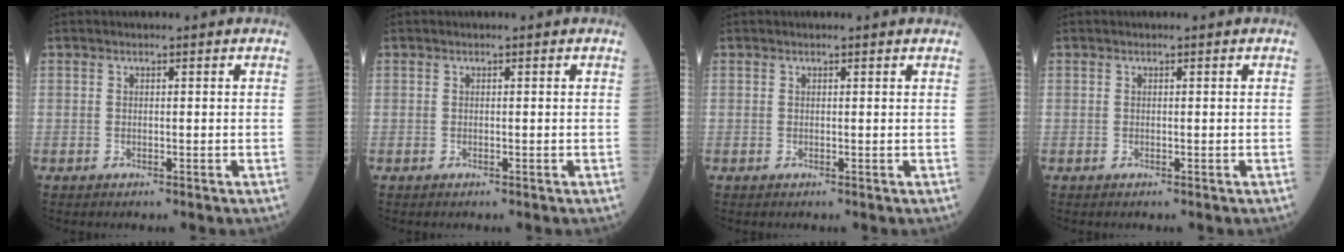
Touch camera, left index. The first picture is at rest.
{"total": 0.0}
{"total": 1.1, "force": [1.0, 0.1, 0.2], "torque": [-0.011, 0.003, 0.004]}
{"total": 0.0}